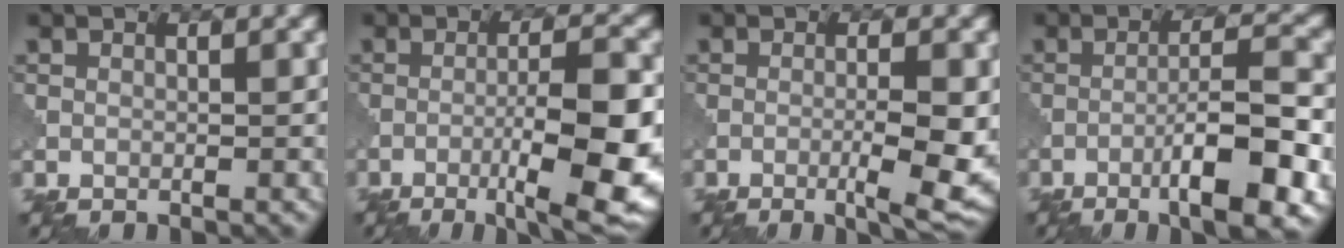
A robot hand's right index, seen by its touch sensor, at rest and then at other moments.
{"total": 9.4, "force": [-3.4, 1.8, 8.6], "torque": [-0.131, -0.001, -0.052]}
{"total": 5.1, "force": [-1.4, 0.7, 4.8], "torque": [-0.078, -0.002, -0.021]}
{"total": 8.5, "force": [-3.7, 1.5, 7.5], "torque": [-0.116, 0.008, -0.061]}